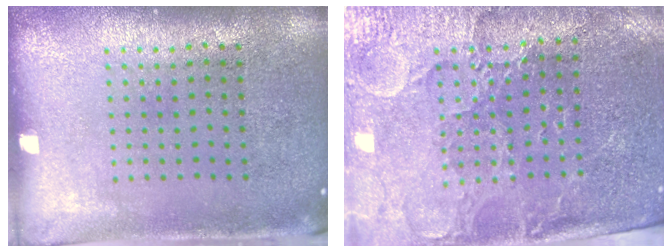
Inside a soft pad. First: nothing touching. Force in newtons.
{"total": 3.5, "press": 3.2, "slide": 1.3}